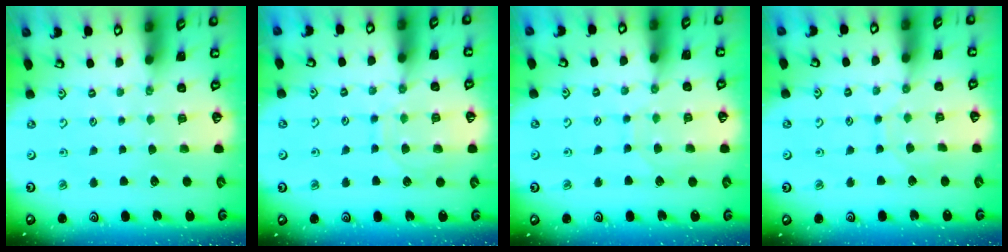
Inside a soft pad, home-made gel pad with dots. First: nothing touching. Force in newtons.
{"total": 9.8, "press": 9.8, "slide": 0.9}
{"total": 6.3, "press": 6.3, "slide": 0.5}
{"total": 6.9, "press": 6.9, "slide": 0.6}